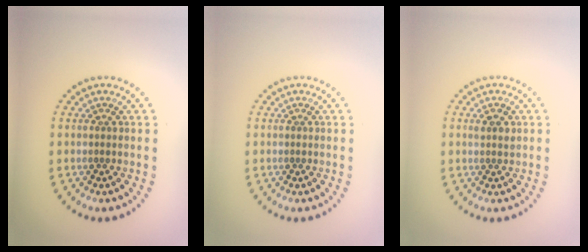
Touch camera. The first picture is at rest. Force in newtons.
{"total": 0.0}
{"total": 1.3, "press": 1.2, "slide": 0.5}